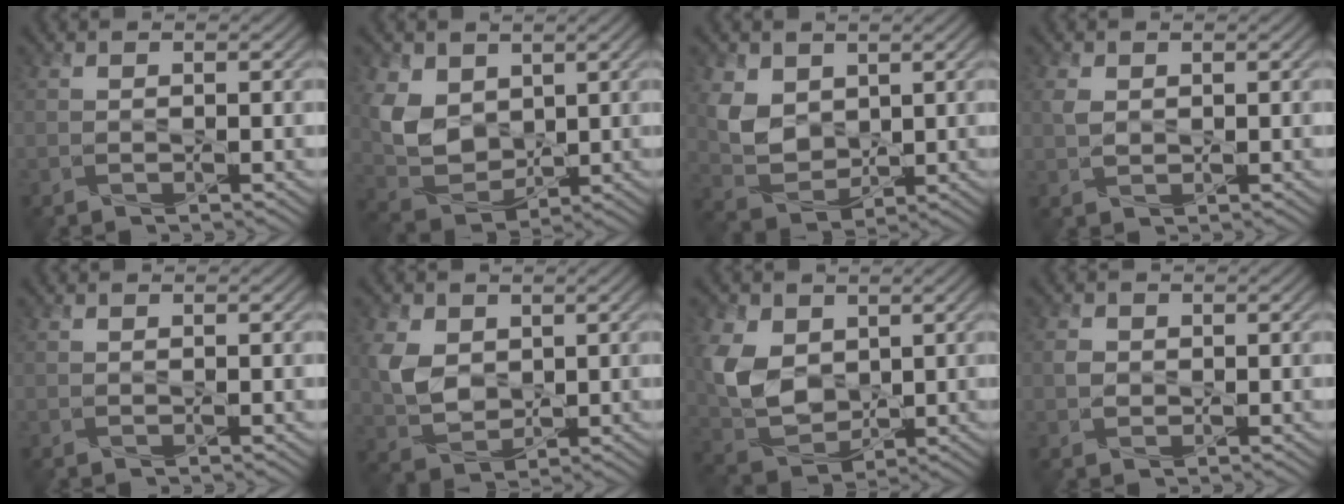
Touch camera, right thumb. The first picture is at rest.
{"total": 7.4, "force": [2.3, 5.6, 4.3], "torque": [-0.115, -0.011, 0.049]}
{"total": 5.8, "force": [2.1, 4.5, 3.1], "torque": [-0.083, -0.008, 0.043]}
{"total": 1.9, "force": [0.6, 1.4, 1.2], "torque": [-0.036, 0.000, 0.013]}
{"total": 0.0}
{"total": 6.0, "force": [1.4, 4.6, 3.7], "torque": [-0.096, -0.002, 0.031]}
{"total": 8.9, "force": [1.9, 6.6, 5.7], "torque": [-0.155, -0.002, 0.038]}
{"total": 1.5, "force": [0.1, 1.3, 0.6], "torque": [-0.014, -0.001, -0.003]}